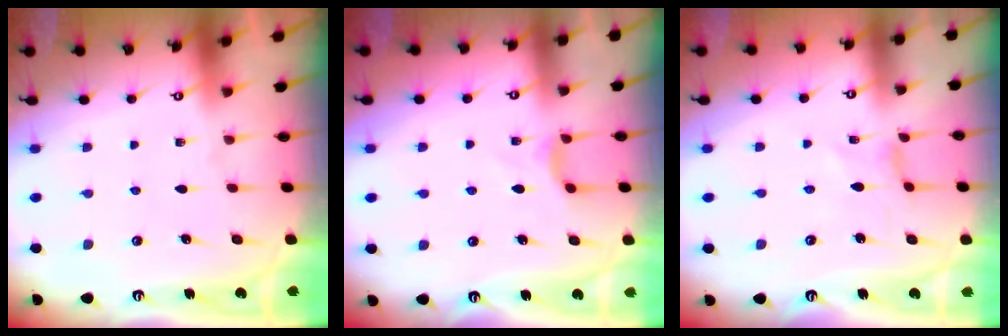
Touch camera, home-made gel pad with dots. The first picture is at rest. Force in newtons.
{"total": 4.2, "press": 4.2, "slide": 0.7}
{"total": 0.0}